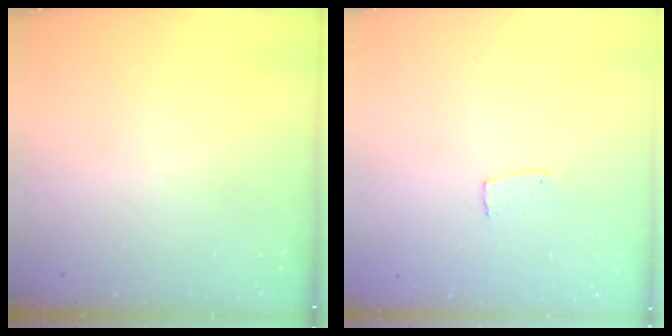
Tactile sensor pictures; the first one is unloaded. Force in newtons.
{"total": 4.3, "press": 4.3, "slide": 0.2}